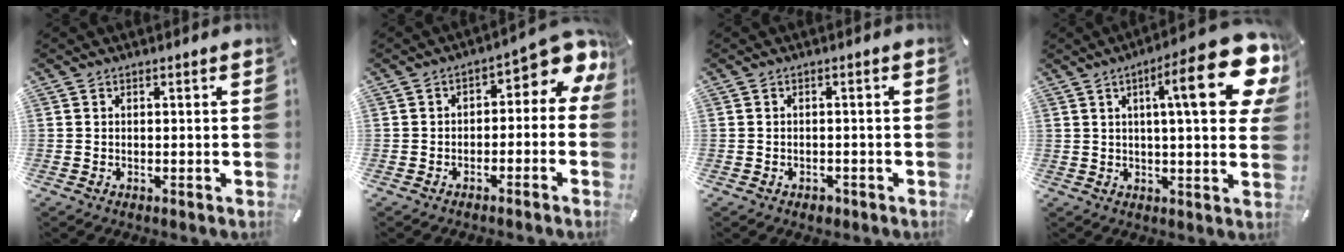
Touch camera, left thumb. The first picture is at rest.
{"total": 5.4, "force": [1.1, 3.3, 4.1], "torque": [-0.049, -0.015, 0.011]}
{"total": 1.6, "force": [-0.9, 1.2, 0.4], "torque": [-0.009, 0.006, -0.021]}
{"total": 21.6, "force": [7.4, 5.3, 19.5], "torque": [-0.274, -0.037, 0.097]}